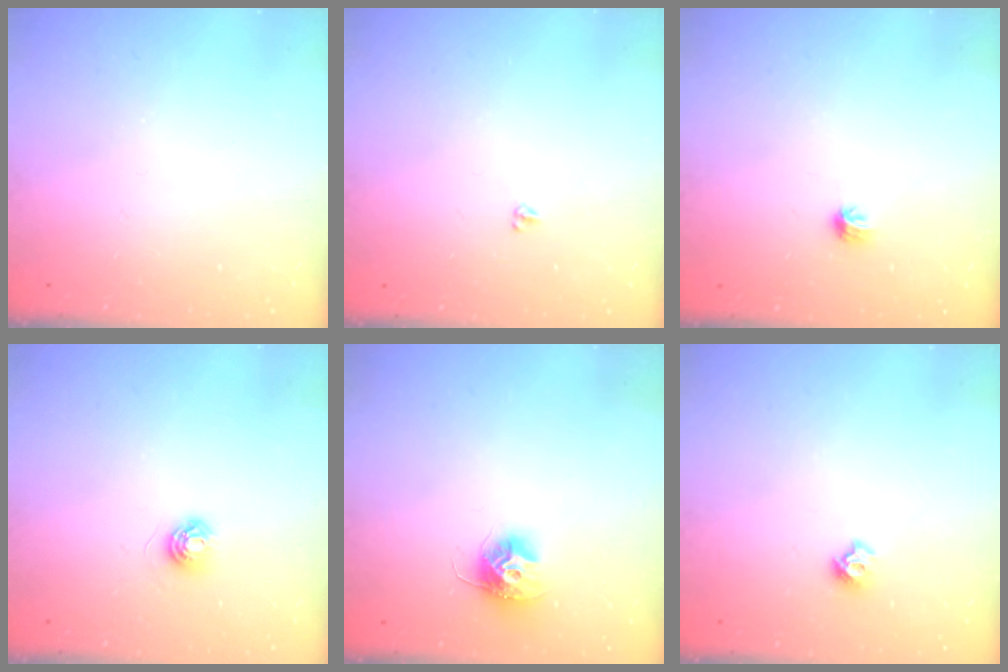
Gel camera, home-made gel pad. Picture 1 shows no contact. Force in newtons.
{"total": 3.1, "press": 3.0, "slide": 0.4}
{"total": 4.2, "press": 4.1, "slide": 1.0}
{"total": 5.0, "press": 4.9, "slide": 0.6}
{"total": 10.4, "press": 10.4, "slide": 0.5}
{"total": 5.7, "press": 5.7, "slide": 0.5}